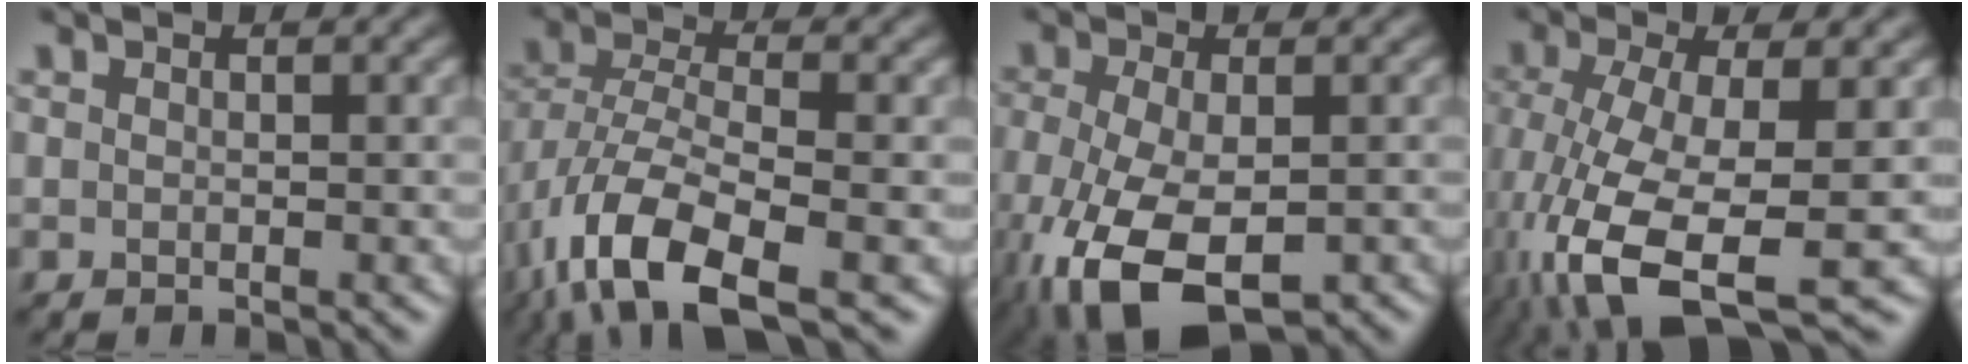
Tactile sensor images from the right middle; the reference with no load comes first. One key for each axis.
{"total": 10.0, "fx": -5.2, "fy": 4.0, "fz": 7.6, "tx": -0.159, "ty": -0.012, "tz": -0.104}
{"total": 9.9, "fx": -4.8, "fy": 4.5, "fz": 7.4, "tx": -0.166, "ty": -0.025, "tz": -0.083}
{"total": 11.8, "fx": -4.6, "fy": 4.5, "fz": 9.9, "tx": -0.215, "ty": -0.029, "tz": -0.078}